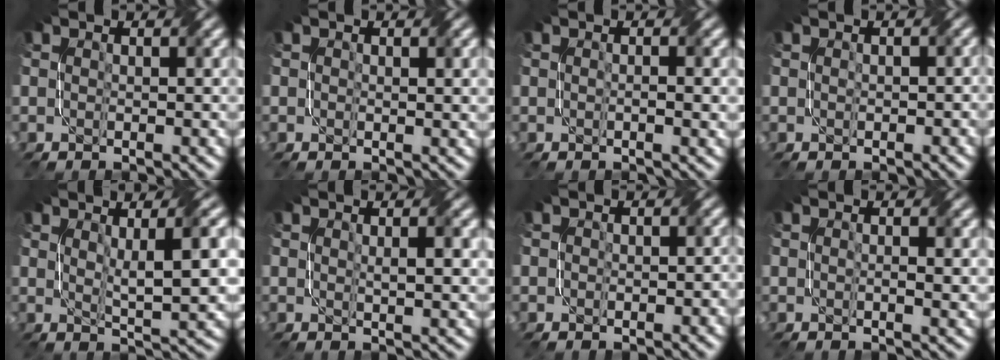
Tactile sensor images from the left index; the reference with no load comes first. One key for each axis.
{"total": 1.4, "fx": 0.6, "fy": 0.7, "fz": 1.1, "tx": -0.011, "ty": -0.001, "tz": 0.011}
{"total": 1.0, "fx": -0.1, "fy": 0.3, "fz": 1.0, "tx": -0.017, "ty": -0.002, "tz": 0.000}
{"total": 0.6, "fx": 0.0, "fy": 0.5, "fz": 0.3, "tx": -0.006, "ty": 0.001, "tz": 0.002}
{"total": 6.1, "fx": 1.6, "fy": 1.4, "fz": 5.7, "tx": -0.078, "ty": -0.002, "tz": 0.030}
{"total": 1.9, "fx": 0.5, "fy": 0.5, "fz": 1.8, "tx": -0.025, "ty": 0.001, "tz": 0.013}
{"total": 1.2, "fx": 0.0, "fy": 1.0, "fz": 0.6, "tx": -0.007, "ty": -0.005, "tz": -0.002}
{"total": 1.2, "fx": 0.2, "fy": 0.3, "fz": 1.1, "tx": -0.020, "ty": -0.002, "tz": 0.005}